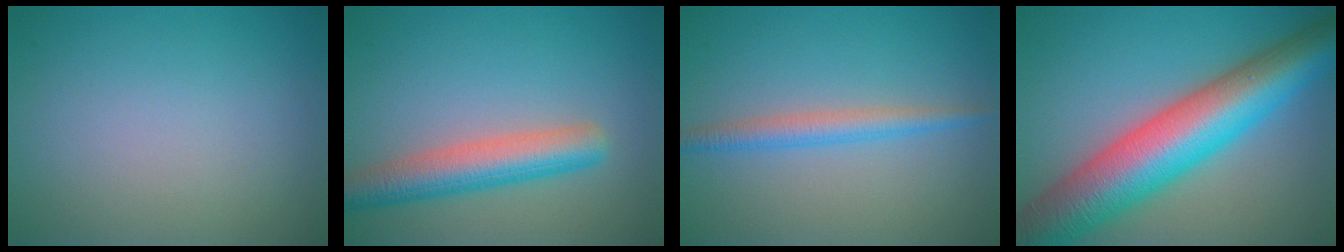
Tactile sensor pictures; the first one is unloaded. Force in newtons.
{"total": 5.3, "press": 5.3, "slide": 0.2}
{"total": 2.5, "press": 2.5, "slide": 0.0}
{"total": 12.5, "press": 12.5, "slide": 0.4}